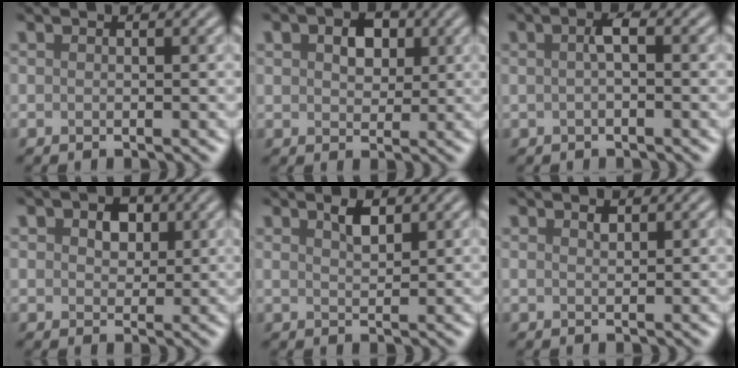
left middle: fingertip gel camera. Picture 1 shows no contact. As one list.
[{"total": 1.8, "force": [1.1, 1.3, 0.6], "torque": [-0.033, 0.014, 0.035]}, {"total": 0.6, "force": [-0.1, -0.4, 0.5], "torque": [-0.032, 0.012, 0.015]}, {"total": 1.7, "force": [1.1, 1.2, 0.3], "torque": [-0.022, 0.015, 0.033]}, {"total": 1.1, "force": [1.1, -0.3, 0.1], "torque": [-0.019, 0.011, 0.034]}, {"total": 0.8, "force": [0.4, -0.4, -0.6], "torque": [-0.005, 0.010, 0.023]}]